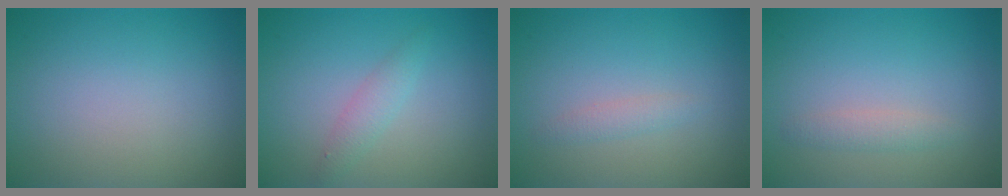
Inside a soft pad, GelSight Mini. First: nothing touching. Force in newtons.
{"total": 1.6, "press": 1.6, "slide": 0.1}
{"total": 1.0, "press": 1.0, "slide": 0.0}
{"total": 1.3, "press": 1.3, "slide": 0.0}